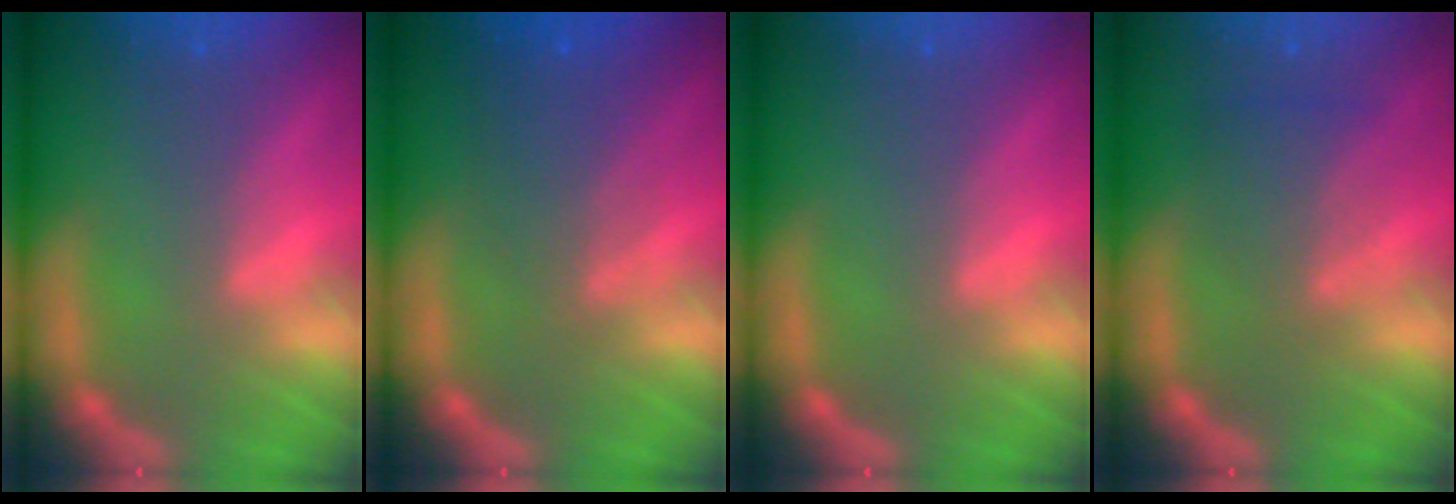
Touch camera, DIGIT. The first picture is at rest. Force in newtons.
{"total": 5.1}
{"total": 0.0}
{"total": 4.0}